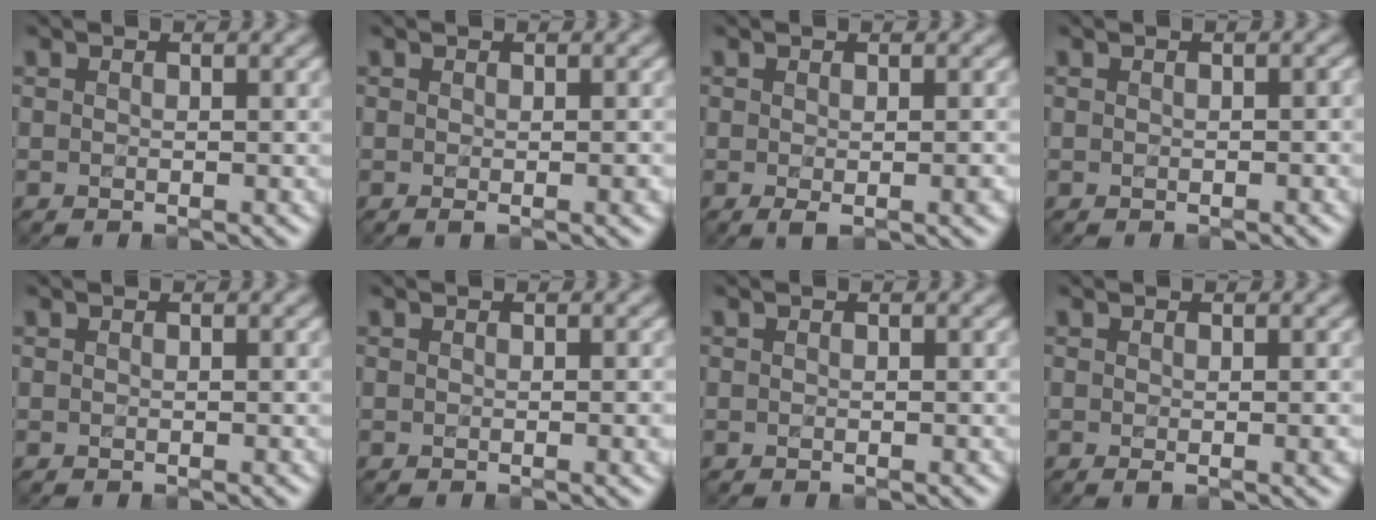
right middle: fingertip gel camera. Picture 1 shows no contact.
{"total": 1.3, "force": [-0.3, 0.2, 1.2], "torque": [-0.013, -0.004, -0.003]}
{"total": 1.7, "force": [-0.4, 0.3, 1.6], "torque": [-0.023, -0.004, -0.004]}
{"total": 0.6, "force": [-0.2, 0.1, 0.5], "torque": [-0.006, 0.003, -0.001]}
{"total": 0.0}
{"total": 1.5, "force": [-0.1, 0.4, 1.4], "torque": [-0.013, -0.003, -0.003]}
{"total": 0.0}
{"total": 1.5, "force": [-0.1, 0.3, 1.5], "torque": [-0.017, -0.003, -0.002]}